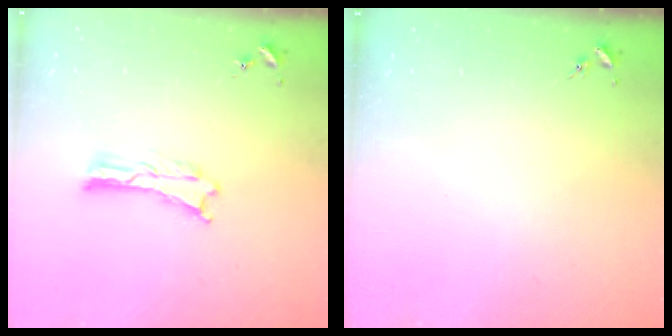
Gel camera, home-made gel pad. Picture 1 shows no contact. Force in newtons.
{"total": 0.0}